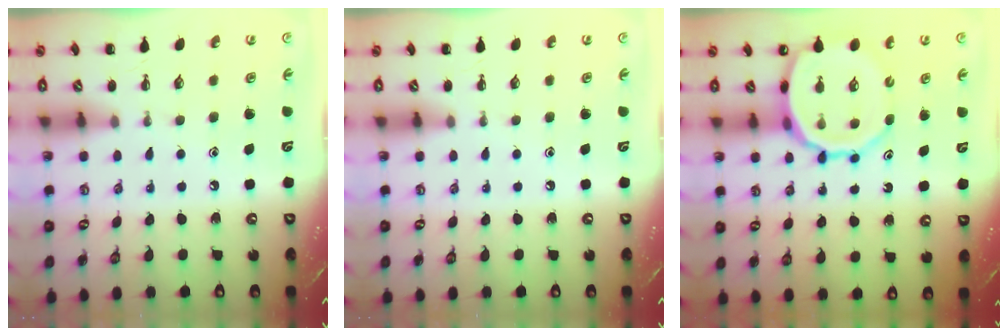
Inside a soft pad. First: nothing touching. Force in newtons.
{"total": 0.0}
{"total": 14.1, "press": 13.5, "slide": 4.1}